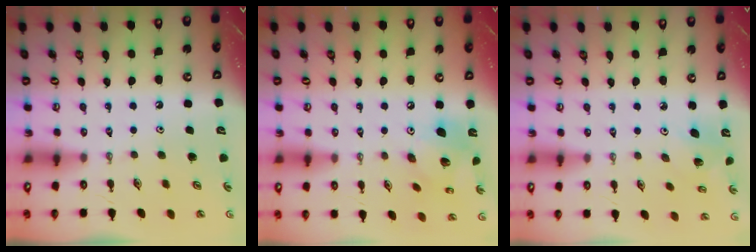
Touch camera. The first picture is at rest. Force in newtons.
{"total": 15.4, "press": 15.2, "slide": 1.8}
{"total": 3.5, "press": 3.5, "slide": 0.2}